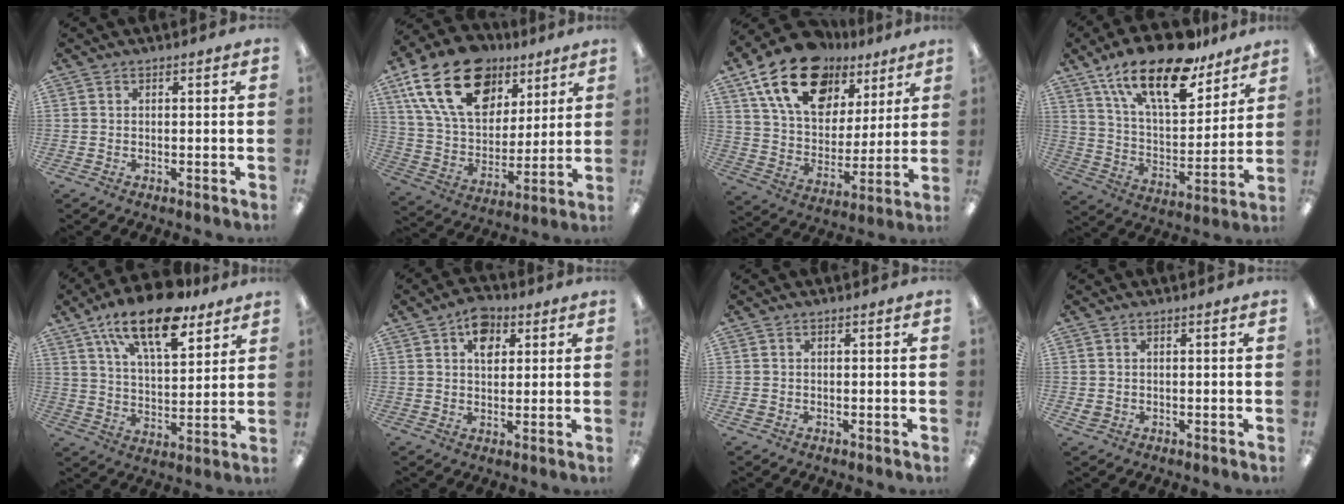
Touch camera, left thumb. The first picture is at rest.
{"total": 23.2, "force": [12.1, 14.5, 13.5], "torque": [-0.249, -0.050, 0.217]}
{"total": 20.7, "force": [12.3, 12.6, 10.8], "torque": [-0.194, -0.053, 0.225]}
{"total": 21.2, "force": [15.0, 8.1, 12.5], "torque": [-0.211, -0.088, 0.259]}
{"total": 18.2, "force": [12.5, 7.5, 10.9], "torque": [-0.181, -0.059, 0.211]}
{"total": 7.2, "force": [3.3, 4.8, 4.2], "torque": [-0.044, -0.006, 0.053]}
{"total": 1.0, "force": [-0.2, 0.9, 0.4], "torque": [-0.007, 0.005, -0.005]}
{"total": 1.5, "force": [-0.1, 1.4, 0.6], "torque": [-0.012, 0.003, -0.003]}